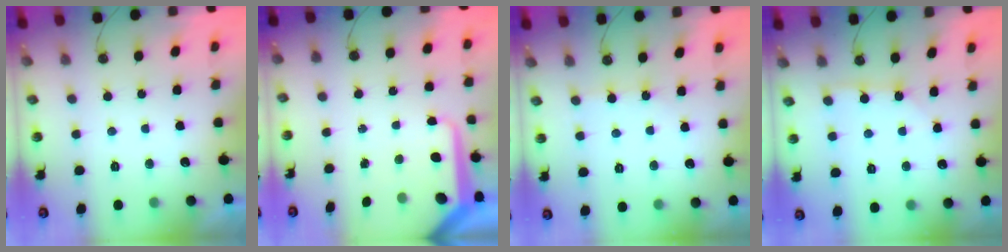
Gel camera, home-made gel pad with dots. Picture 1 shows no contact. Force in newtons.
{"total": 8.6, "press": 8.5, "slide": 0.9}
{"total": 2.0, "press": 2.0, "slide": 0.3}
{"total": 3.8, "press": 3.8, "slide": 0.3}